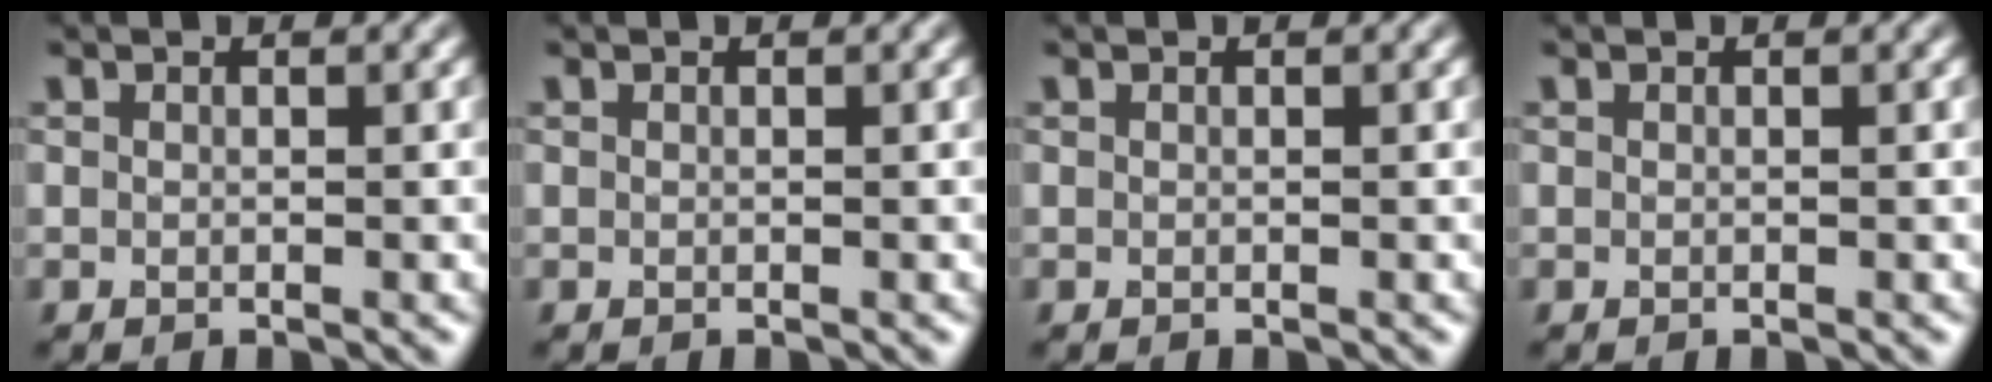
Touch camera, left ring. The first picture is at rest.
{"total": 0.0}
{"total": 0.0}
{"total": 0.0}